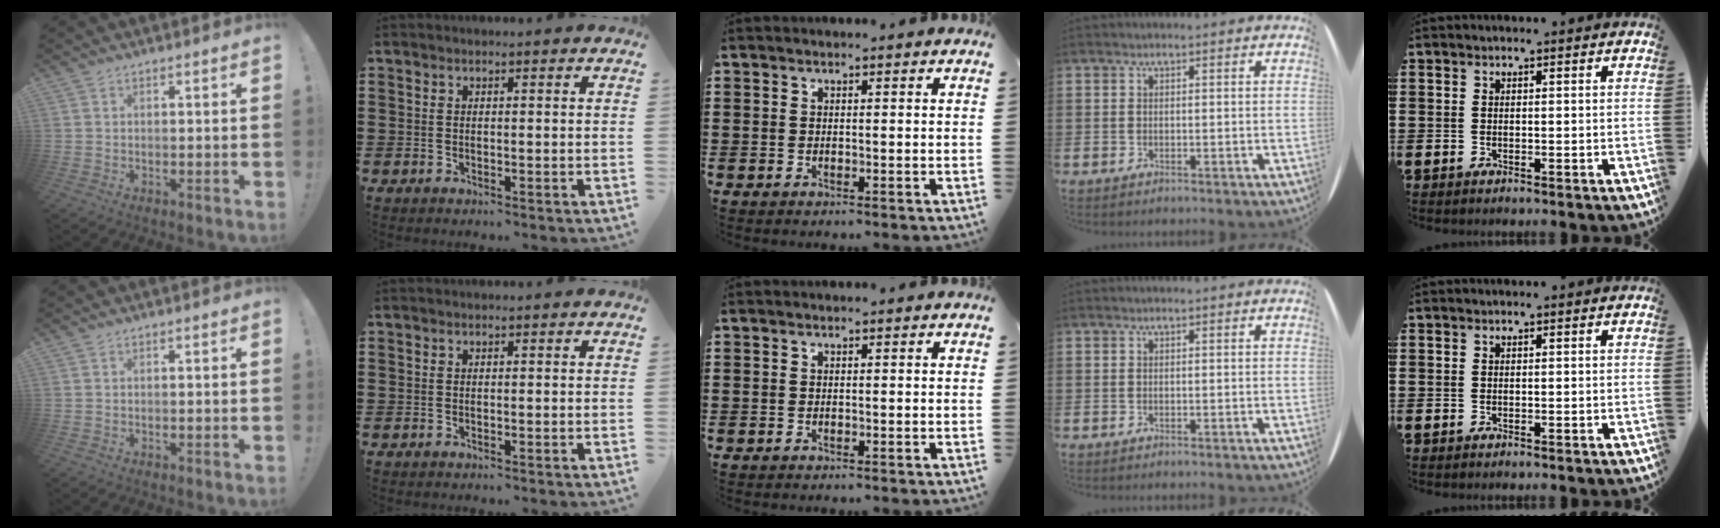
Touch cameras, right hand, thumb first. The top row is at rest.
{}